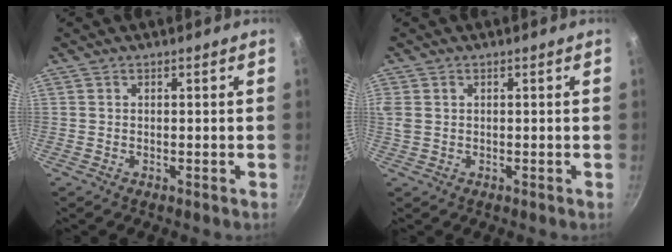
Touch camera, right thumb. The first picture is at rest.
{"total": 2.4, "force": [0.5, 1.8, 1.5], "torque": [-0.032, 0.003, 0.011]}